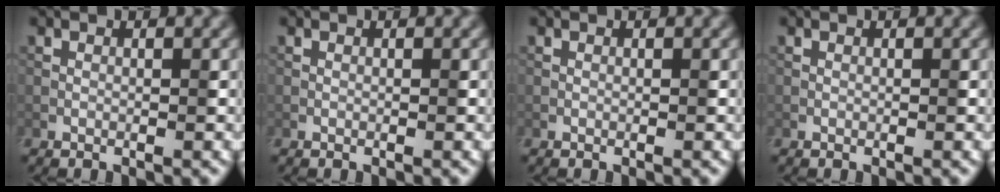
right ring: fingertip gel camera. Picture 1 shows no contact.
{"total": 0.0}
{"total": 0.0}
{"total": 0.0}